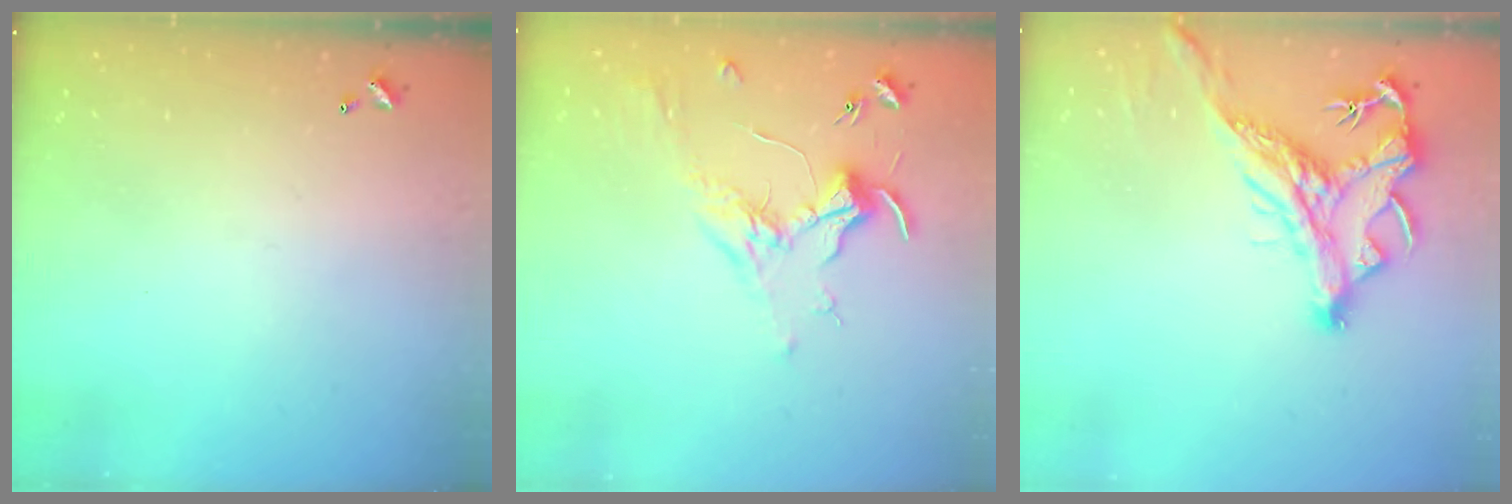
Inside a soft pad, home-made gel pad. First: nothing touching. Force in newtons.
{"total": 1.7, "press": 1.5, "slide": 0.9}
{"total": 2.9, "press": 2.5, "slide": 1.4}